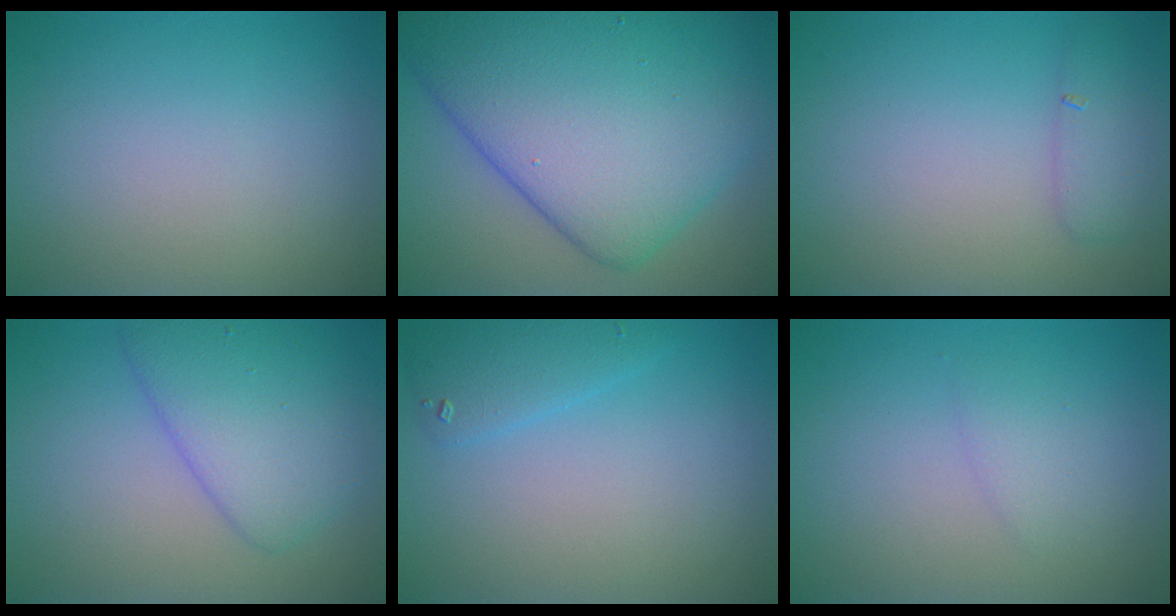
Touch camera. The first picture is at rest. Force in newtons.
{"total": 14.2, "press": 14.2, "slide": 0.4}
{"total": 1.9, "press": 1.9, "slide": 0.1}
{"total": 5.3, "press": 5.3, "slide": 0.1}
{"total": 2.1, "press": 2.1, "slide": 0.2}
{"total": 1.2, "press": 1.2, "slide": 0.1}